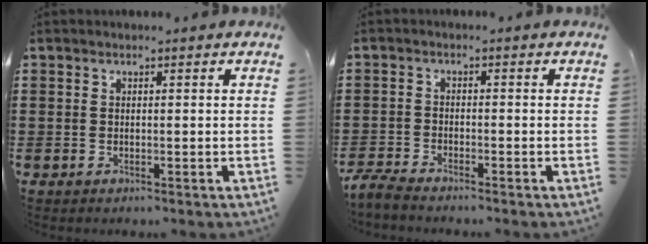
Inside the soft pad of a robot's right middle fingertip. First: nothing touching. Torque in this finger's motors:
{"motor_torque": [0.71, 0.36, 0.18, 0.04]}